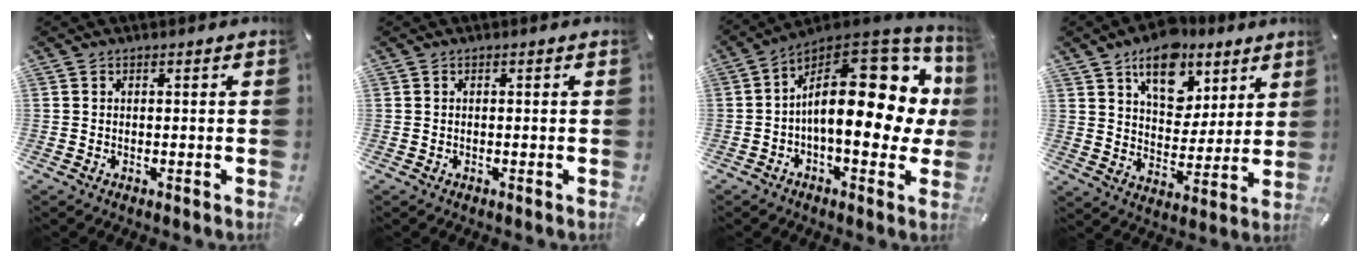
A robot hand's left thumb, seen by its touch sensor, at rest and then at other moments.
{"total": 0.0}
{"total": 25.0, "force": [2.9, 12.5, 21.4], "torque": [-0.324, -0.034, 0.053]}
{"total": 14.6, "force": [8.8, 9.7, 6.6], "torque": [-0.088, -0.053, 0.156]}